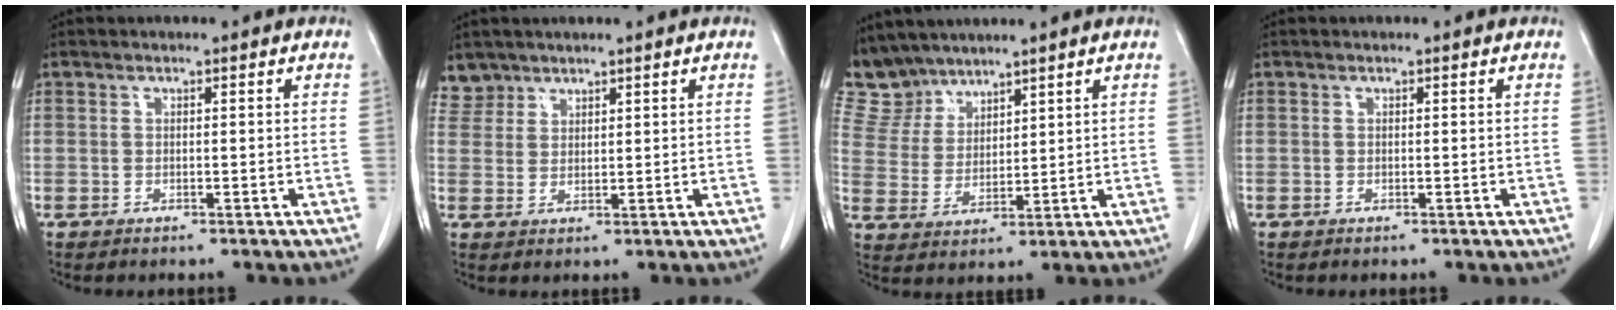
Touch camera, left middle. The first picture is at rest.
{"total": 3.1, "force": [2.6, 1.5, -0.6], "torque": [0.019, 0.007, 0.051]}
{"total": 6.9, "force": [6.5, 2.4, 0.0], "torque": [-0.011, 0.007, 0.147]}
{"total": 0.0}